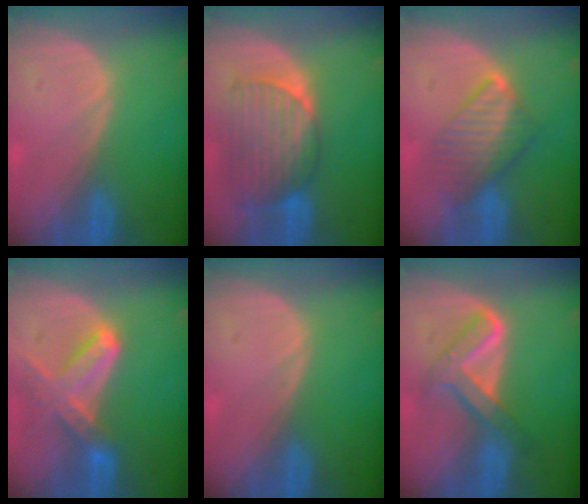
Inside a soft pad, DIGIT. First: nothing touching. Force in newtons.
{"total": 9.0, "press": 8.4, "slide": 3.3}
{"total": 6.4, "press": 6.4, "slide": 0.6}
{"total": 7.4, "press": 6.7, "slide": 3.2}
{"total": 0.0}
{"total": 6.1, "press": 6.1, "slide": 0.2}